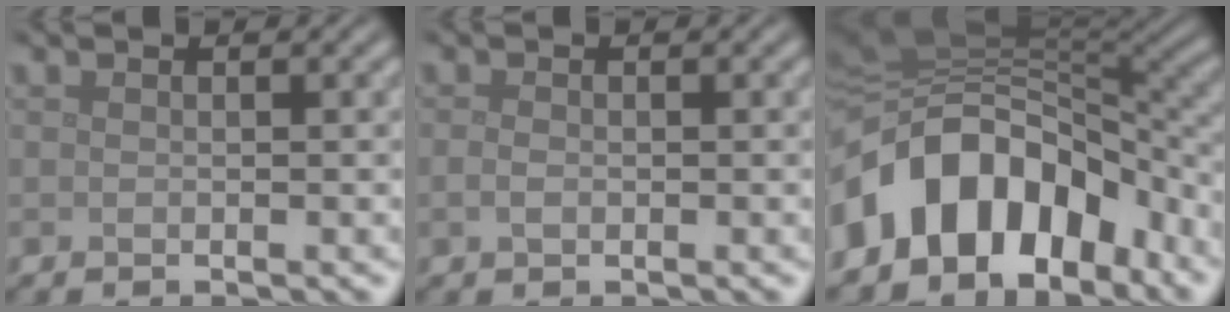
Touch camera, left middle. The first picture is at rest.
{"total": 0.9, "force": [-0.2, 0.6, 0.7], "torque": [-0.018, 0.000, -0.006]}
{"total": 12.0, "force": [-5.0, 8.4, 7.0], "torque": [-0.123, 0.012, -0.094]}